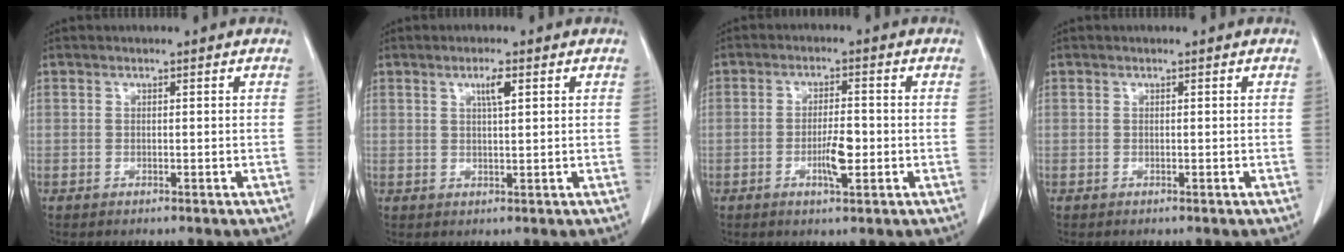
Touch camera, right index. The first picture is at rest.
{"total": 2.6, "force": [1.2, 0.2, 2.3], "torque": [-0.042, 0.000, 0.020]}
{"total": 4.7, "force": [-1.3, 0.9, 4.4], "torque": [-0.079, -0.001, -0.020]}
{"total": 0.0}